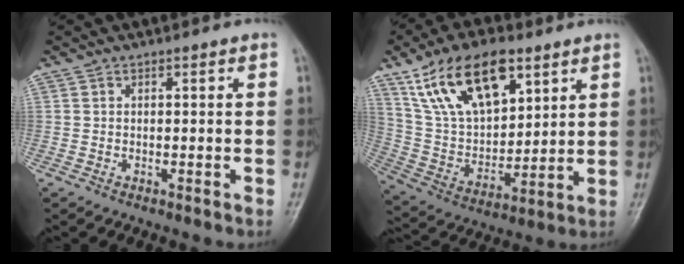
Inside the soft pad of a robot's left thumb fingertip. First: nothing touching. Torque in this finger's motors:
{"motor_torque": [0.38, 0.39, 1.29, -1.49, 0.18]}